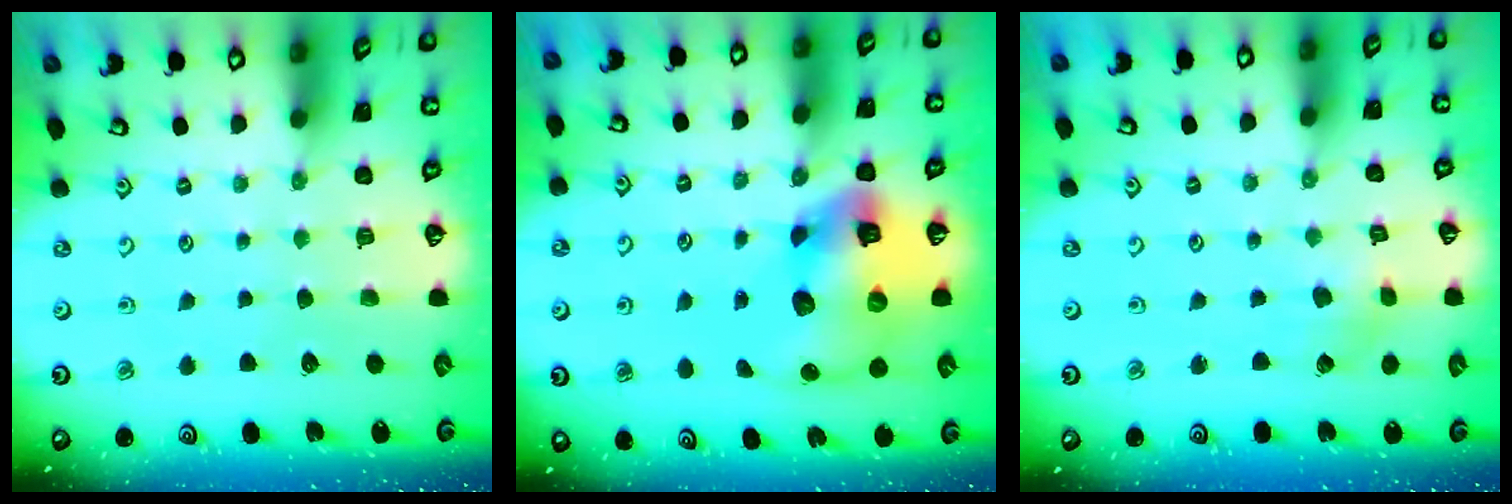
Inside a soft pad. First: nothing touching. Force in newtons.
{"total": 17.3, "press": 17.1, "slide": 2.6}
{"total": 2.3, "press": 2.3, "slide": 0.3}